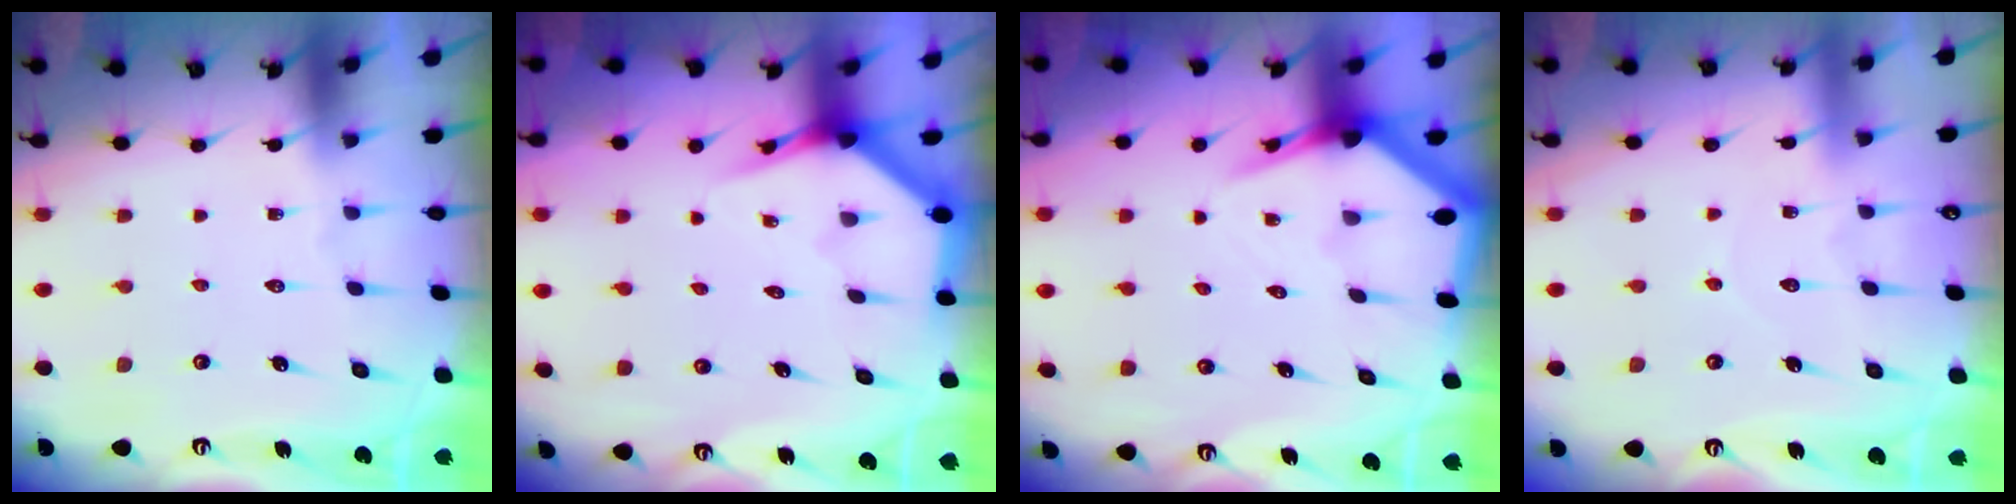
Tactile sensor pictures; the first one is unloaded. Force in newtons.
{"total": 3.8, "press": 3.8, "slide": 0.3}
{"total": 4.5, "press": 4.5, "slide": 0.5}
{"total": 4.4, "press": 4.4, "slide": 0.4}